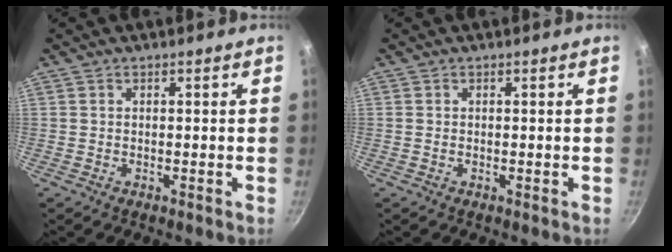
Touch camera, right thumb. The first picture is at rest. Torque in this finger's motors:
{"motor_torque": [1.63, 1.62, 0.45, -0.13, 0.05]}